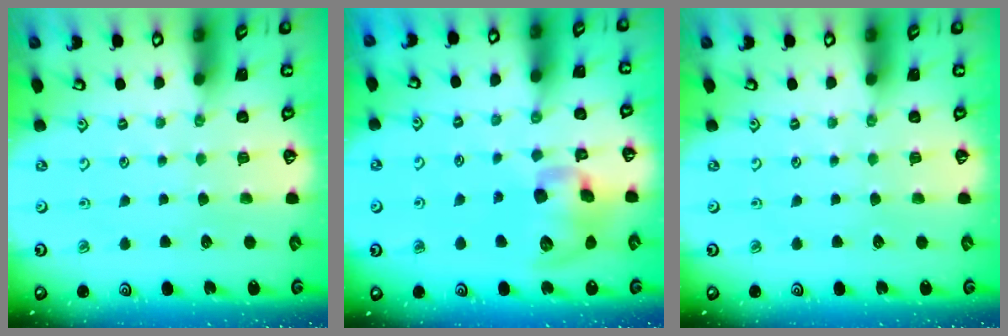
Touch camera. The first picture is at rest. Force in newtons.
{"total": 13.6, "press": 13.4, "slide": 2.1}
{"total": 0.0}